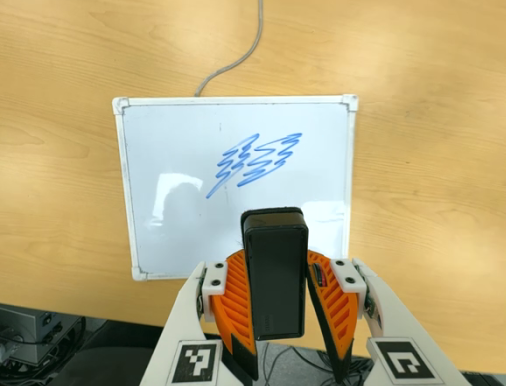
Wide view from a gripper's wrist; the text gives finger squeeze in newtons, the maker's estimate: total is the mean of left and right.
{"total": 6.4, "left": 6.2, "right": 6.6}